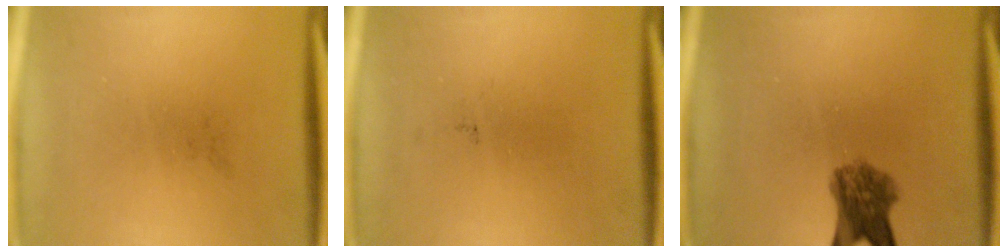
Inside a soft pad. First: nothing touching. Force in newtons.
{"total": 0.0}
{"total": 5.9}